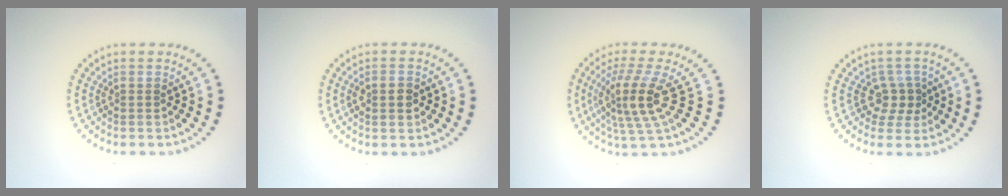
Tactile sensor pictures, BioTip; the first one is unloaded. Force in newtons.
{"total": 1.8, "press": 1.8, "slide": 0.1}
{"total": 4.4, "press": 3.2, "slide": 3.0}
{"total": 2.4, "press": 1.8, "slide": 1.6}